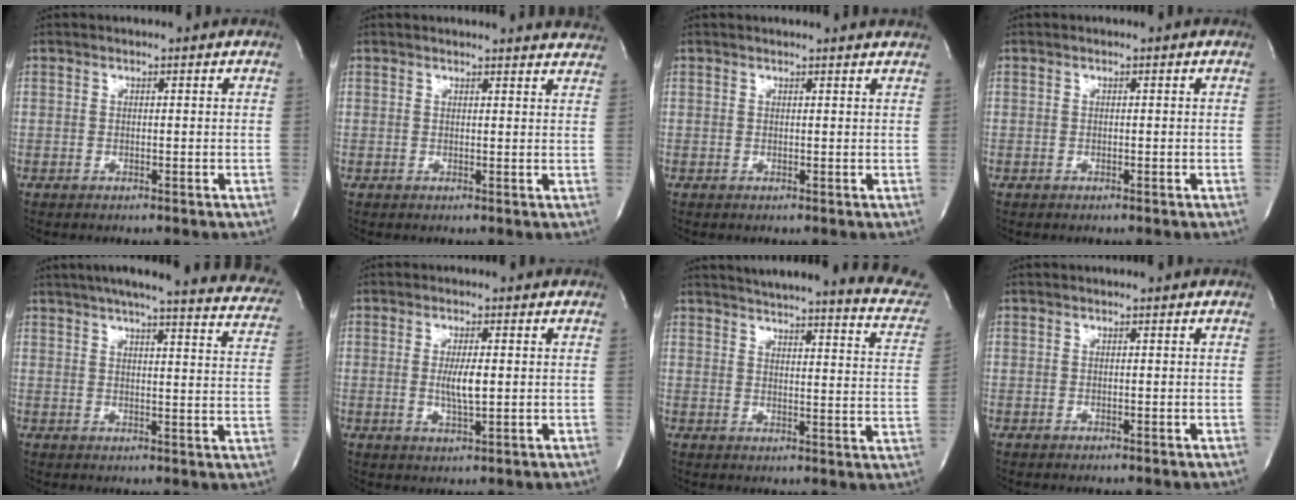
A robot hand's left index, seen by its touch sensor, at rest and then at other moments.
{"total": 12.0, "force": [11.7, 1.3, 2.2], "torque": [-0.010, -0.025, 0.111]}
{"total": 4.9, "force": [4.8, 0.0, 1.1], "torque": [-0.012, 0.004, 0.037]}
{"total": 0.0}
{"total": 25.2, "force": [22.0, 2.8, 11.9], "torque": [-0.171, -0.045, 0.248]}
{"total": 3.7, "force": [-0.1, 0.5, 3.7], "torque": [-0.073, -0.010, 0.001]}
{"total": 21.7, "force": [19.8, 2.1, 8.6], "torque": [-0.111, -0.068, 0.219]}
{"total": 0.0}